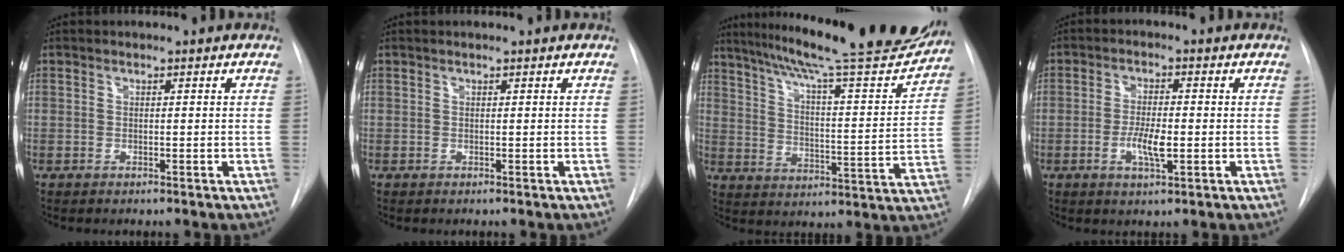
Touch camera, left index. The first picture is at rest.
{"total": 0.8, "force": [0.7, -0.1, 0.3], "torque": [-0.004, 0.006, 0.012]}
{"total": 24.8, "force": [21.7, 1.8, 11.9], "torque": [-0.192, -0.039, 0.296]}
{"total": 4.8, "force": [-1.1, 1.1, 4.5], "torque": [-0.087, -0.004, -0.018]}